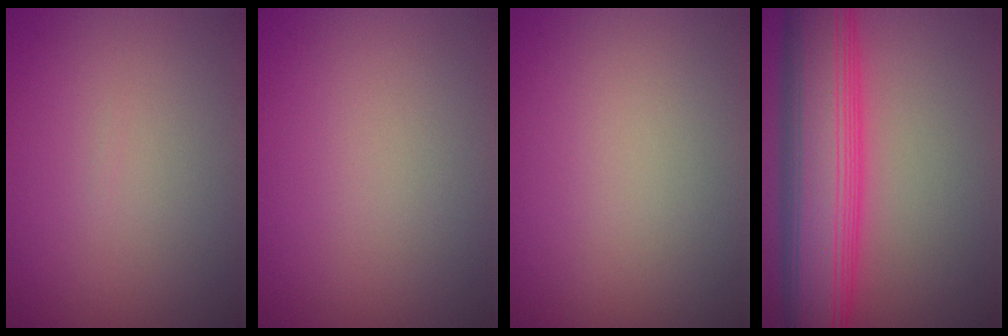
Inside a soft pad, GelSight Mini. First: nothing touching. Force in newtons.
{"total": 0.0}
{"total": 0.0}
{"total": 10.9, "press": 10.9, "slide": 0.2}